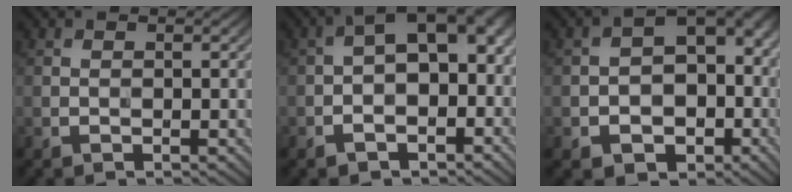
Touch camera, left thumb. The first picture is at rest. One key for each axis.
{"total": 9.8, "fx": -1.2, "fy": 5.6, "fz": 7.9, "tx": -0.106, "ty": 0.010, "tz": -0.023}
{"total": 11.0, "fx": -3.0, "fy": 8.2, "fz": 6.7, "tx": -0.084, "ty": -0.017, "tz": -0.052}